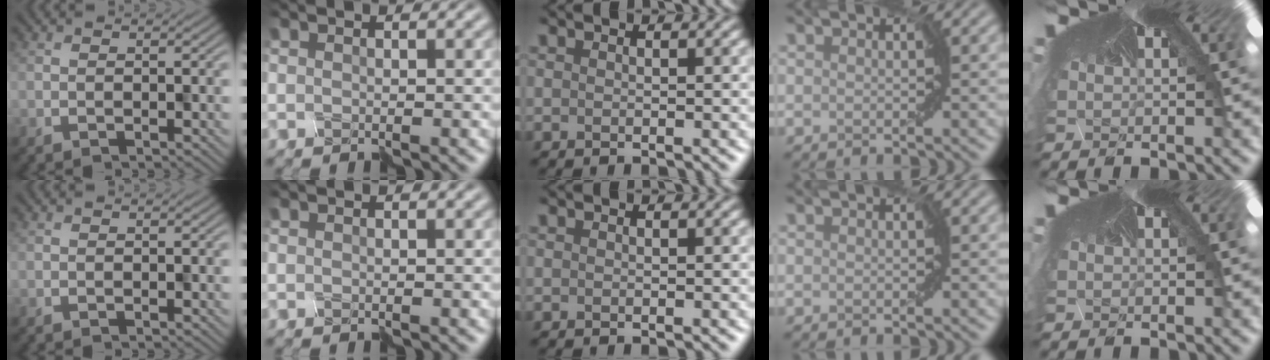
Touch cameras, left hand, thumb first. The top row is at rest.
{}